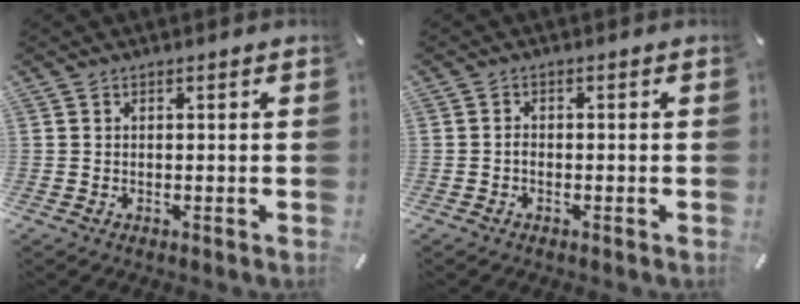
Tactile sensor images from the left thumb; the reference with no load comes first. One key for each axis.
{"total": 1.0, "fx": -0.6, "fy": 0.5, "fz": 0.6, "tx": -0.013, "ty": 0.001, "tz": -0.012}